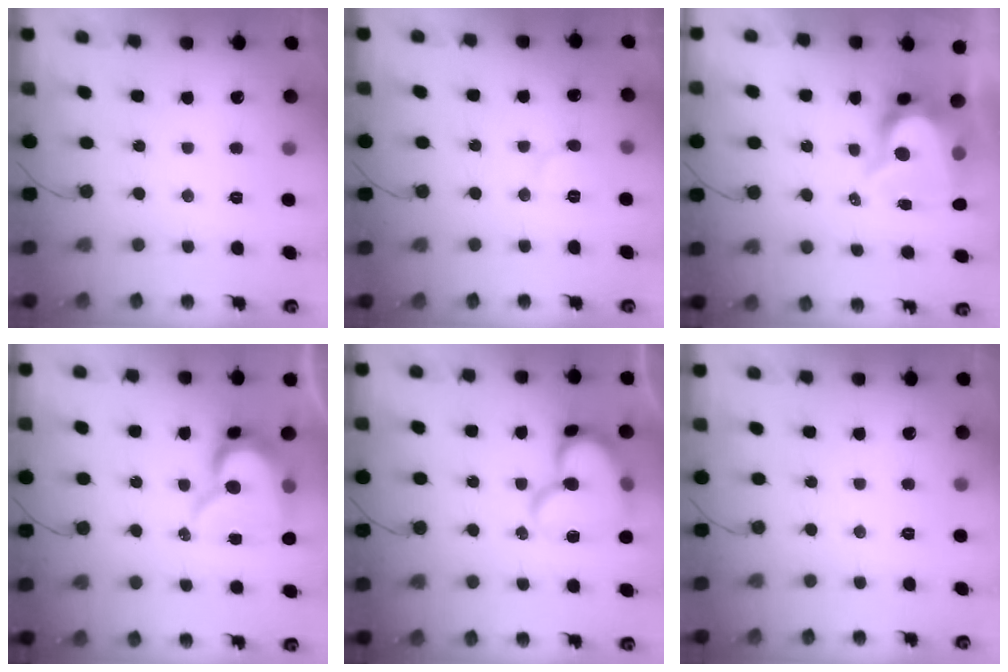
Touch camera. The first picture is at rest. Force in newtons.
{"total": 6.0, "press": 6.0, "slide": 0.4}
{"total": 10.1, "press": 10.0, "slide": 1.0}
{"total": 13.1, "press": 13.0, "slide": 1.2}
{"total": 17.4, "press": 17.4, "slide": 1.4}
{"total": 0.0}